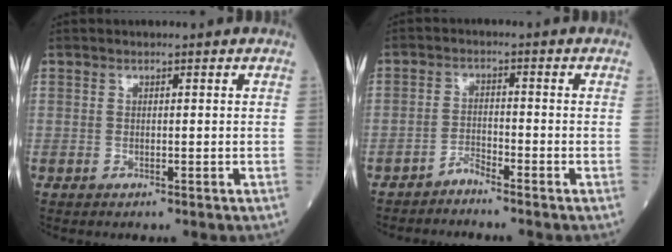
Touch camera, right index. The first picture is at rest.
{"total": 2.1, "force": [-2.1, 0.1, 0.4], "torque": [-0.004, -0.004, -0.041]}